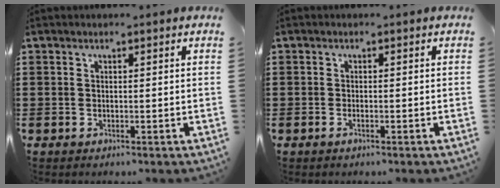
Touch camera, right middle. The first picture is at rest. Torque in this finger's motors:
{"motor_torque": [-0.16, 0.48, 0.05, -0.01]}